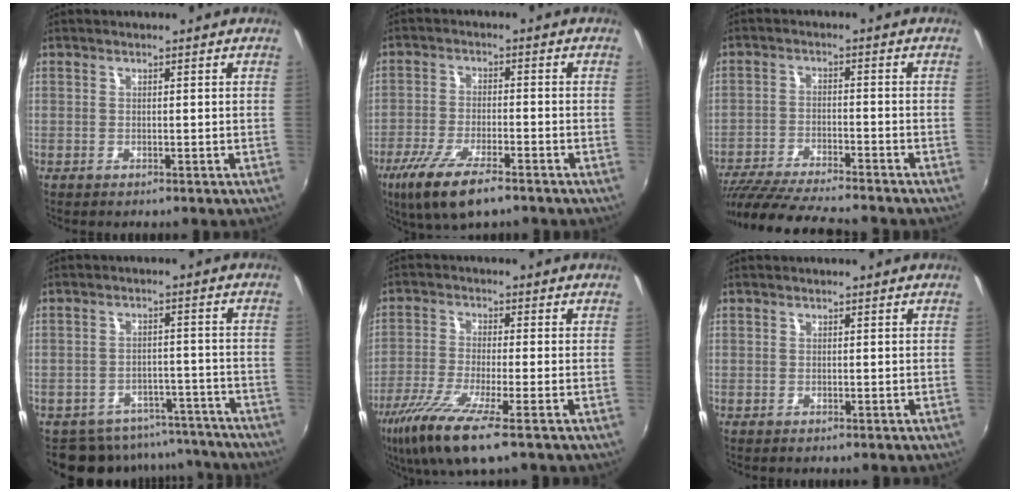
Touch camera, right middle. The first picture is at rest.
{"total": 11.2, "force": [-7.4, 3.0, 7.9], "torque": [-0.176, -0.034, -0.135]}
{"total": 15.4, "force": [-13.7, 1.6, 6.9], "torque": [-0.146, -0.023, -0.227]}
{"total": 11.5, "force": [-10.2, 5.0, 1.7], "torque": [-0.030, 0.028, -0.122]}
{"total": 11.3, "force": [-6.9, 1.2, 8.9], "torque": [-0.198, -0.038, -0.131]}
{"total": 0.6, "force": [0.0, 0.6, -0.1], "torque": [0.001, 0.003, 0.001]}